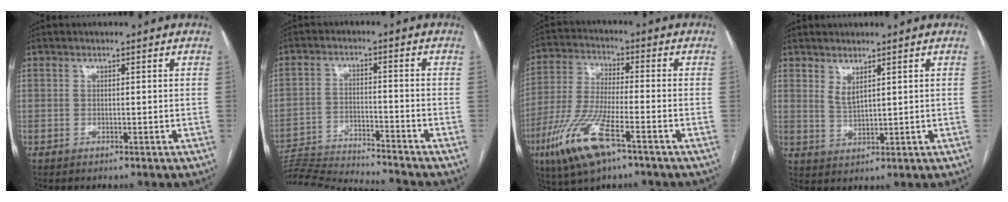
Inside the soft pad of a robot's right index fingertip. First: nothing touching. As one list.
[{"total": 14.5, "force": [-14.0, -1.4, 3.5], "torque": [-0.050, -0.005, -0.227]}, {"total": 13.1, "force": [-6.9, 2.8, 10.8], "torque": [-0.233, -0.021, -0.126]}, {"total": 2.5, "force": [1.8, 0.5, 1.7], "torque": [-0.040, -0.011, 0.043]}]